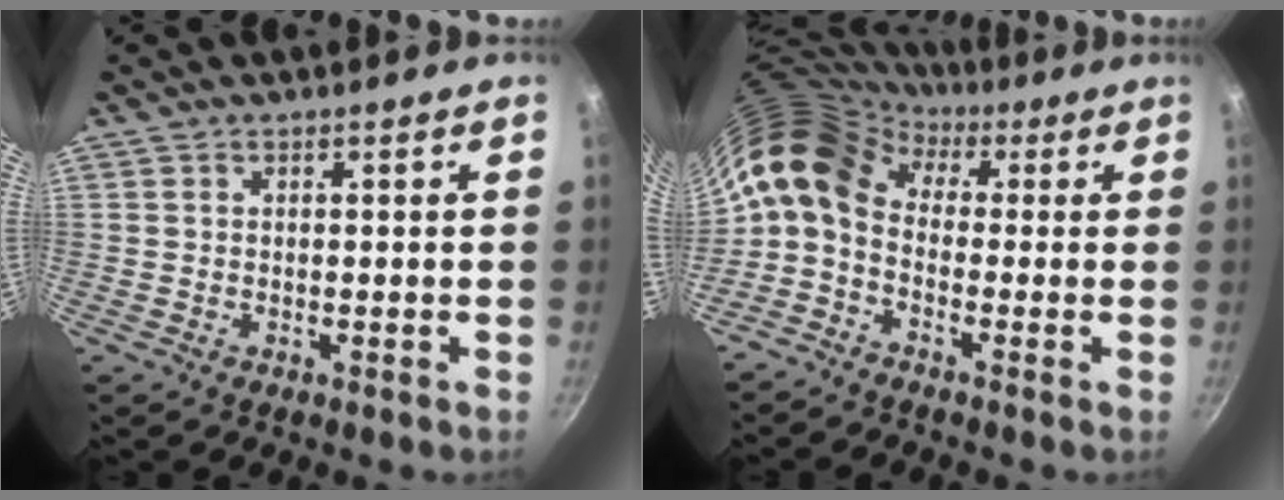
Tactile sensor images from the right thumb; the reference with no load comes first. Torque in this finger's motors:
{"motor_torque": [1.38, 1.76, 0.99, -1.02, 0.39]}